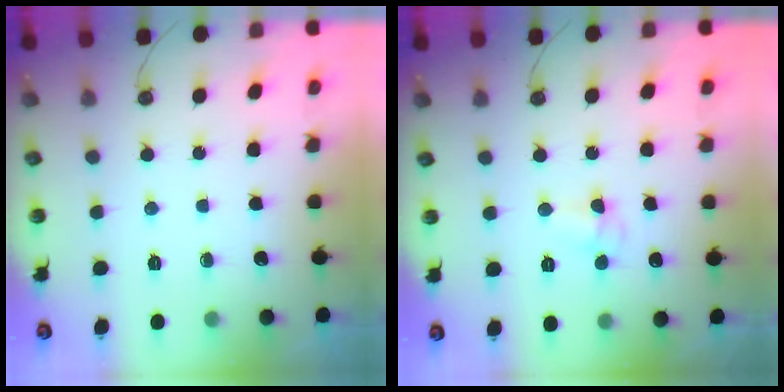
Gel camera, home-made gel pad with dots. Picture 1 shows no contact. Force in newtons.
{"total": 4.7, "press": 4.7, "slide": 0.7}